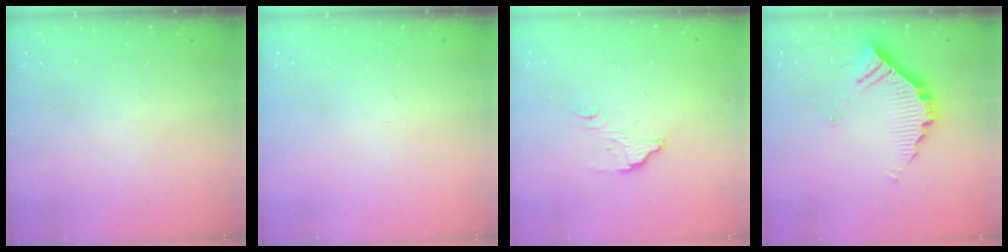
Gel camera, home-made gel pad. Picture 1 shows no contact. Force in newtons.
{"total": 0.0}
{"total": 3.6, "press": 3.6, "slide": 0.2}
{"total": 9.6, "press": 9.6, "slide": 0.4}